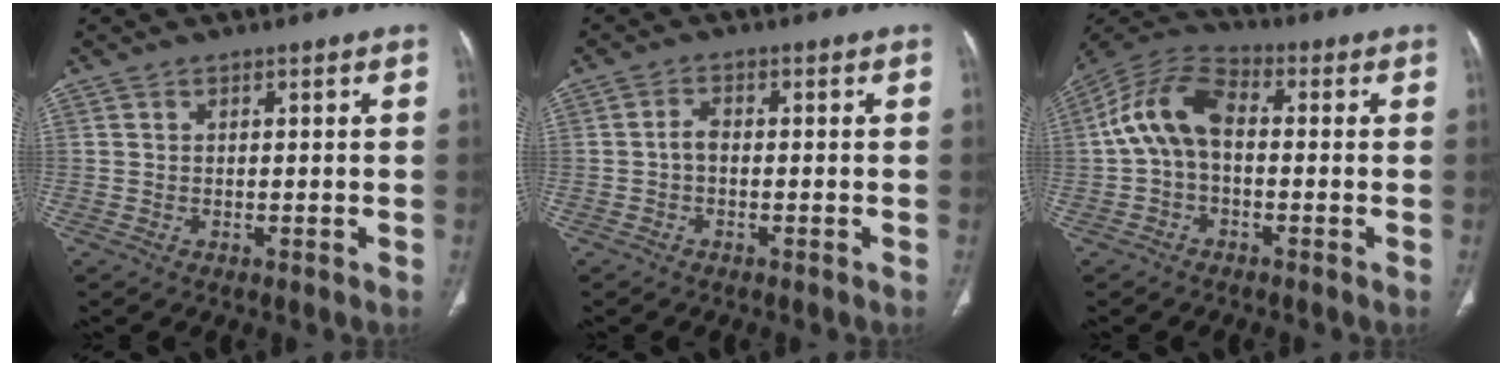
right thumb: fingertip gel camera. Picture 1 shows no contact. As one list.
[{"total": 1.9, "force": [-0.5, 1.1, 1.5], "torque": [-0.027, 0.008, -0.014]}, {"total": 10.7, "force": [0.0, 6.6, 8.4], "torque": [-0.163, 0.034, -0.012]}]